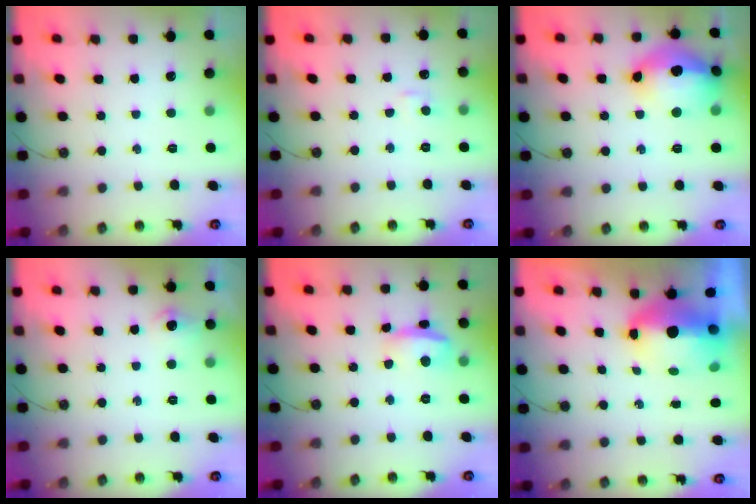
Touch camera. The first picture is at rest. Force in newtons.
{"total": 3.1, "press": 3.0, "slide": 0.4}
{"total": 20.0, "press": 18.6, "slide": 7.3}
{"total": 7.2, "press": 7.2, "slide": 1.0}
{"total": 7.9, "press": 7.8, "slide": 1.3}
{"total": 7.9, "press": 7.8, "slide": 1.4}